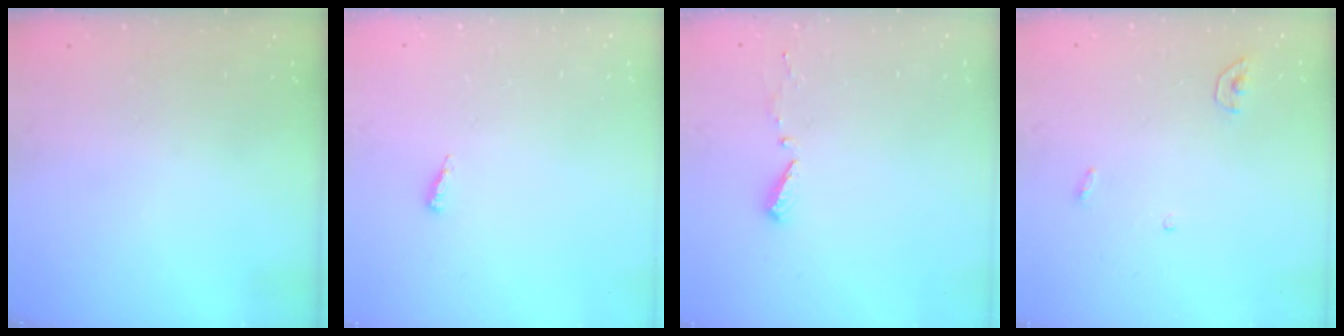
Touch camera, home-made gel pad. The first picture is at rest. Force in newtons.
{"total": 3.9, "press": 3.6, "slide": 1.5}
{"total": 4.0, "press": 4.0, "slide": 0.4}
{"total": 3.4, "press": 3.3, "slide": 0.3}